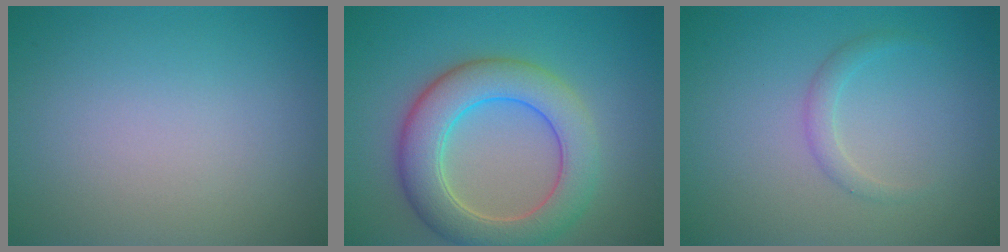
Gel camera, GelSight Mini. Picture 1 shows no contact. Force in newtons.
{"total": 7.1, "press": 7.1, "slide": 0.4}
{"total": 1.2, "press": 1.2, "slide": 0.0}